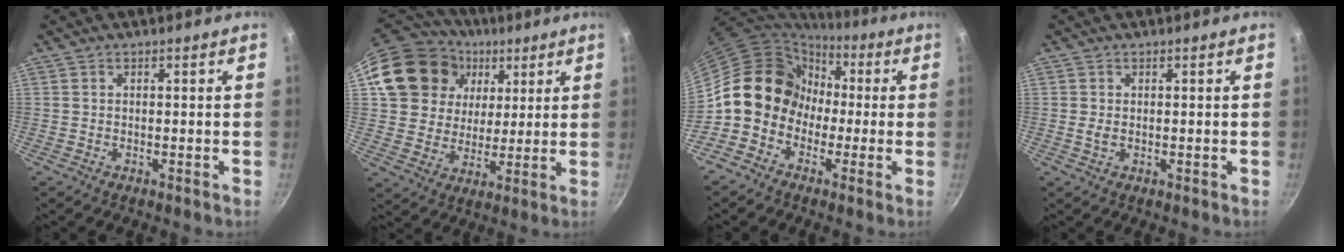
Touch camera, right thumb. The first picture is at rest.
{"total": 20.0, "force": [7.5, 16.5, 8.5], "torque": [-0.148, 0.011, 0.136]}
{"total": 13.0, "force": [-0.9, 11.6, 5.7], "torque": [-0.051, 0.040, -0.029]}
{"total": 1.2, "force": [0.1, 0.6, 1.0], "torque": [-0.019, -0.001, 0.002]}